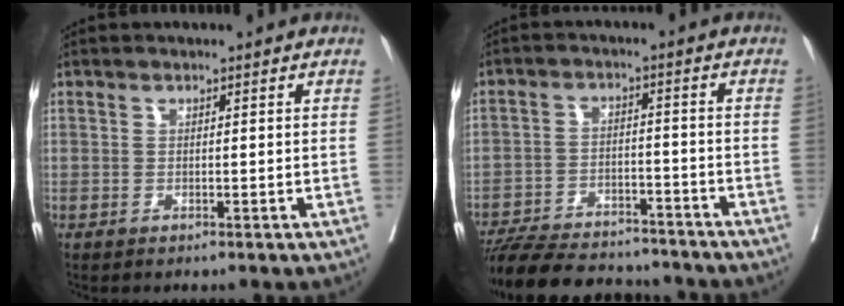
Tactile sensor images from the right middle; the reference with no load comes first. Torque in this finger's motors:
{"motor_torque": [1.08, -1.05, 0.12, 0.03]}